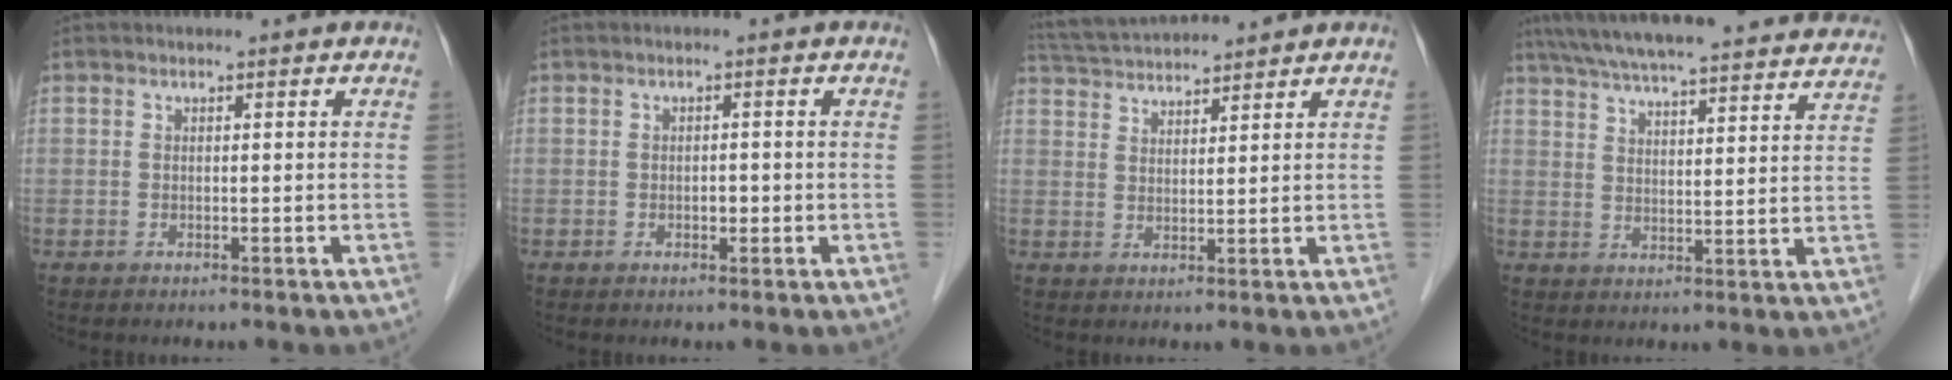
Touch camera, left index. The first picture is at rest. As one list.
[{"total": 1.3, "force": [-0.4, 0.7, 1.0], "torque": [-0.016, 0.001, -0.005]}, {"total": 7.9, "force": [7.7, 0.1, 1.9], "torque": [-0.044, 0.033, 0.134]}, {"total": 31.7, "force": [28.8, 3.9, 12.4], "torque": [-0.211, -0.021, 0.365]}]